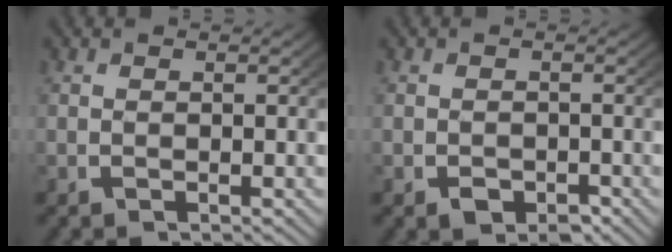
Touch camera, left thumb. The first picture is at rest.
{"total": 2.3, "force": [-1.3, 1.6, 1.2], "torque": [-0.014, -0.016, -0.016]}